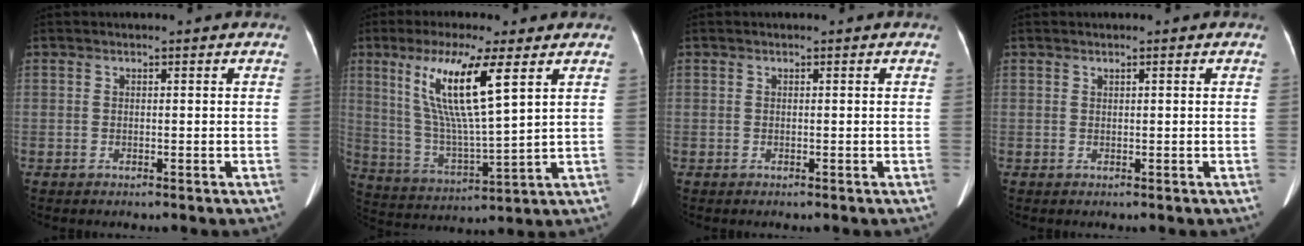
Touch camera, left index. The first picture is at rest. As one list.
[{"total": 13.3, "force": [5.6, 0.9, 12.1], "torque": [-0.251, -0.006, 0.108]}, {"total": 0.0}, {"total": 0.0}]